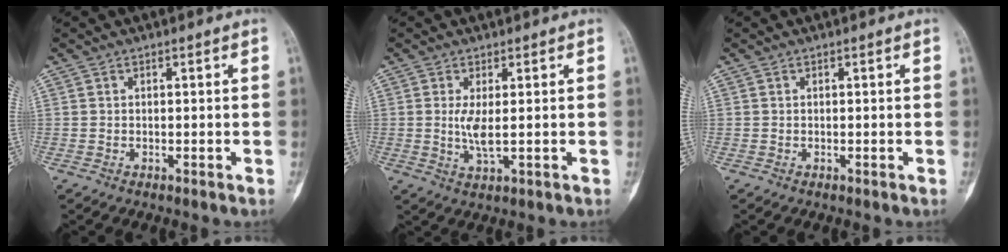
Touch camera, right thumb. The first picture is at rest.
{"total": 3.9, "force": [0.2, 0.8, 3.8], "torque": [-0.092, -0.015, 0.006]}
{"total": 0.0}